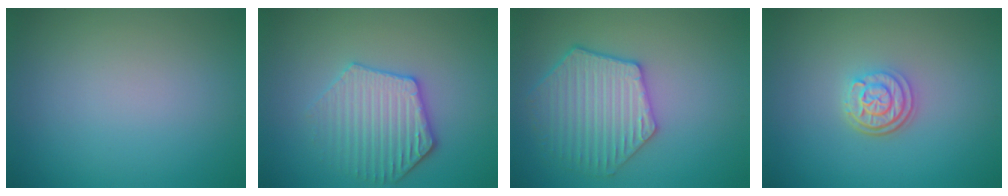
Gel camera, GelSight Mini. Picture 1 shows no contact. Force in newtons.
{"total": 3.9, "press": 3.7, "slide": 1.2}
{"total": 4.9, "press": 4.6, "slide": 1.7}
{"total": 2.9, "press": 2.4, "slide": 1.7}